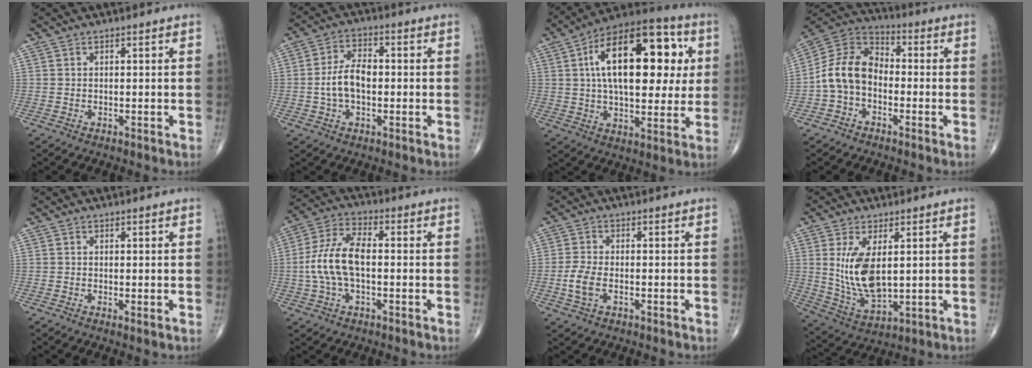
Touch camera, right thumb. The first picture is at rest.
{"total": 7.5, "force": [-0.7, 4.4, 6.1], "torque": [-0.115, 0.019, -0.017]}
{"total": 24.9, "force": [5.3, 12.5, 20.9], "torque": [-0.299, 0.013, 0.072]}
{"total": 10.9, "force": [-2.4, 7.9, 7.2], "torque": [-0.122, 0.039, -0.060]}
{"total": 0.8, "force": [-0.1, 0.2, 0.8], "torque": [-0.016, -0.004, -0.004]}
{"total": 11.1, "force": [-0.7, 5.6, 9.5], "torque": [-0.206, 0.030, -0.017]}
{"total": 4.6, "force": [-1.3, 2.4, 3.6], "torque": [-0.086, 0.006, -0.025]}
{"total": 11.2, "force": [2.0, 5.5, 9.6], "torque": [-0.181, -0.021, 0.053]}